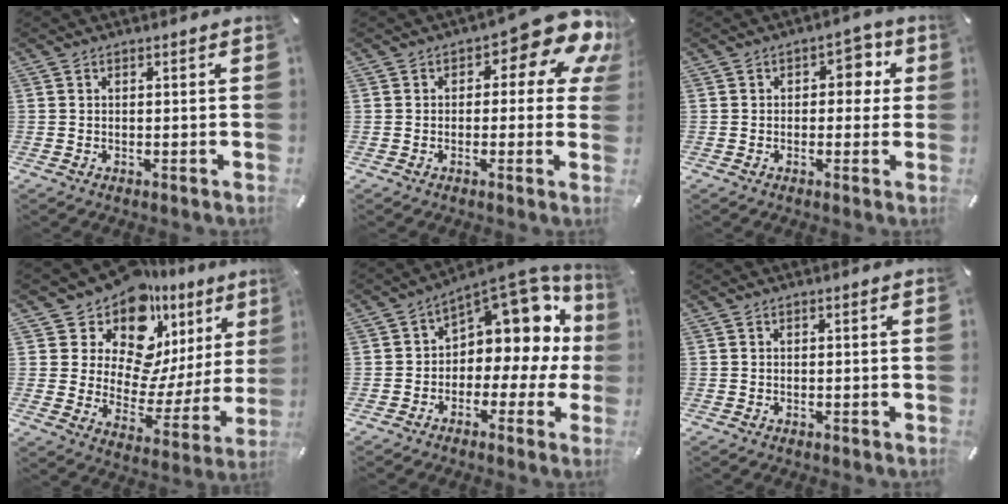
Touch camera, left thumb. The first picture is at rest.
{"total": 11.9, "force": [6.0, 5.3, 8.8], "torque": [-0.112, -0.044, 0.100]}
{"total": 5.5, "force": [0.8, 3.9, 3.8], "torque": [-0.032, -0.004, 0.000]}
{"total": 15.0, "force": [11.2, 8.3, 5.5], "torque": [-0.093, -0.124, 0.191]}
{"total": 12.3, "force": [5.4, 7.4, 8.2], "torque": [-0.115, -0.052, 0.090]}
{"total": 0.0}